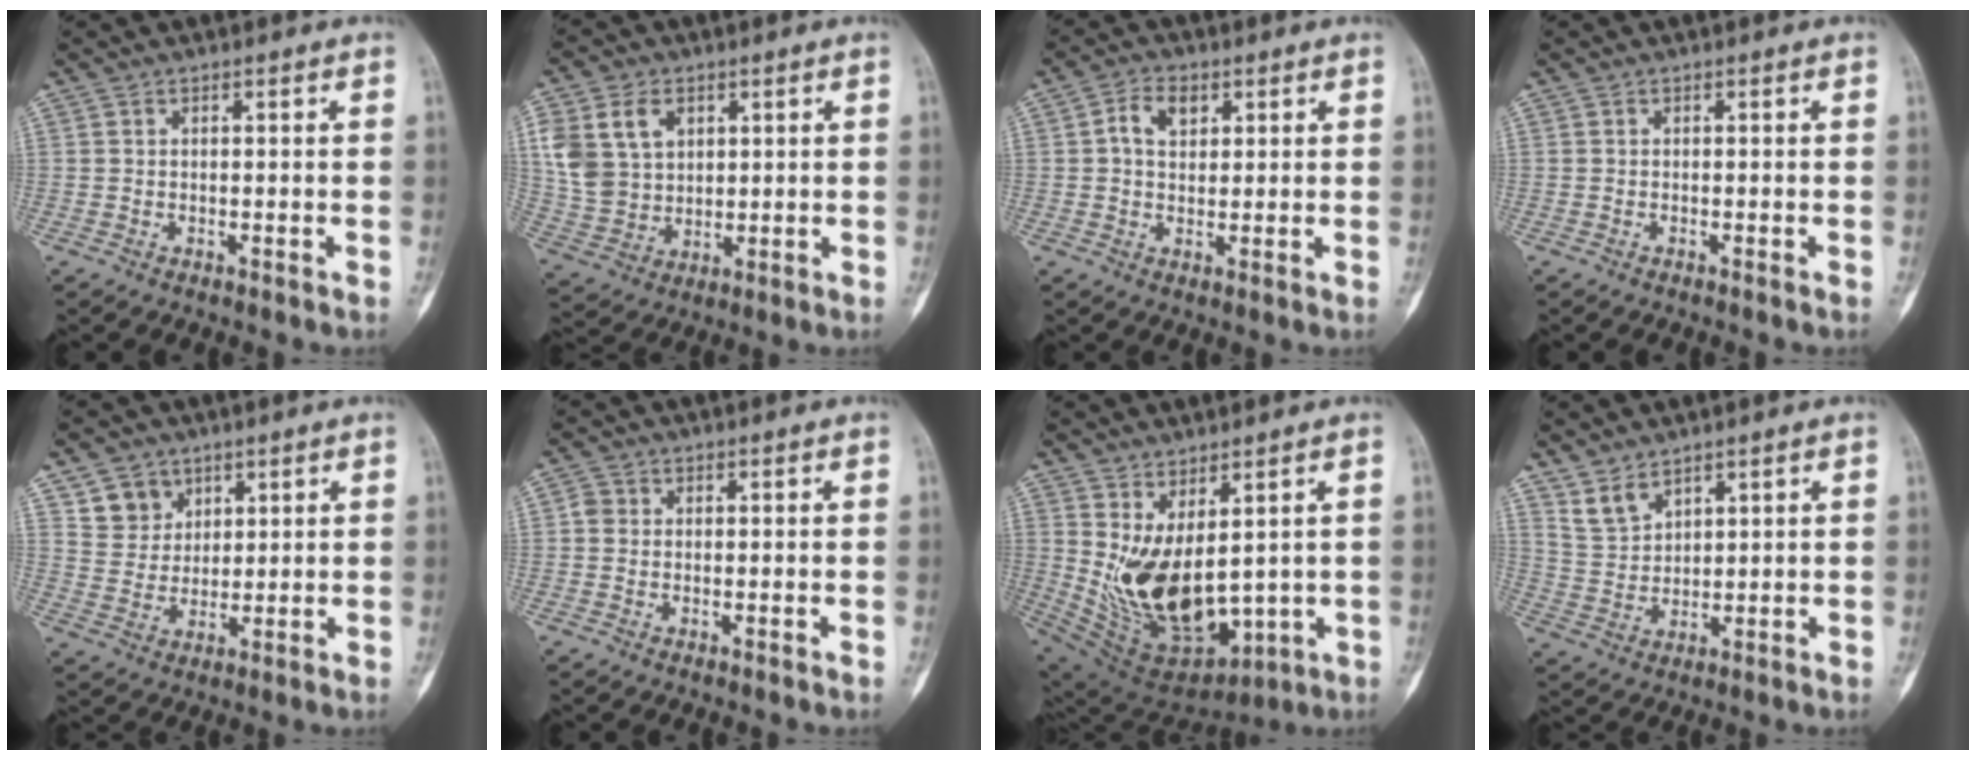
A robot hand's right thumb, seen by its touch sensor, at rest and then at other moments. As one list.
[{"total": 12.3, "force": [4.3, 9.0, 7.1], "torque": [-0.120, -0.007, 0.093]}, {"total": 5.4, "force": [1.8, 3.6, 3.6], "torque": [-0.049, 0.003, 0.029]}, {"total": 0.0}, {"total": 6.8, "force": [4.1, 5.3, 1.2], "torque": [0.013, -0.030, 0.082]}, {"total": 2.1, "force": [0.4, 1.9, 0.8], "torque": [-0.002, 0.001, 0.003]}, {"total": 16.5, "force": [2.2, 8.8, 13.7], "torque": [-0.229, -0.045, 0.079]}, {"total": 5.0, "force": [4.0, 2.4, 1.8], "torque": [-0.023, -0.025, 0.090]}]